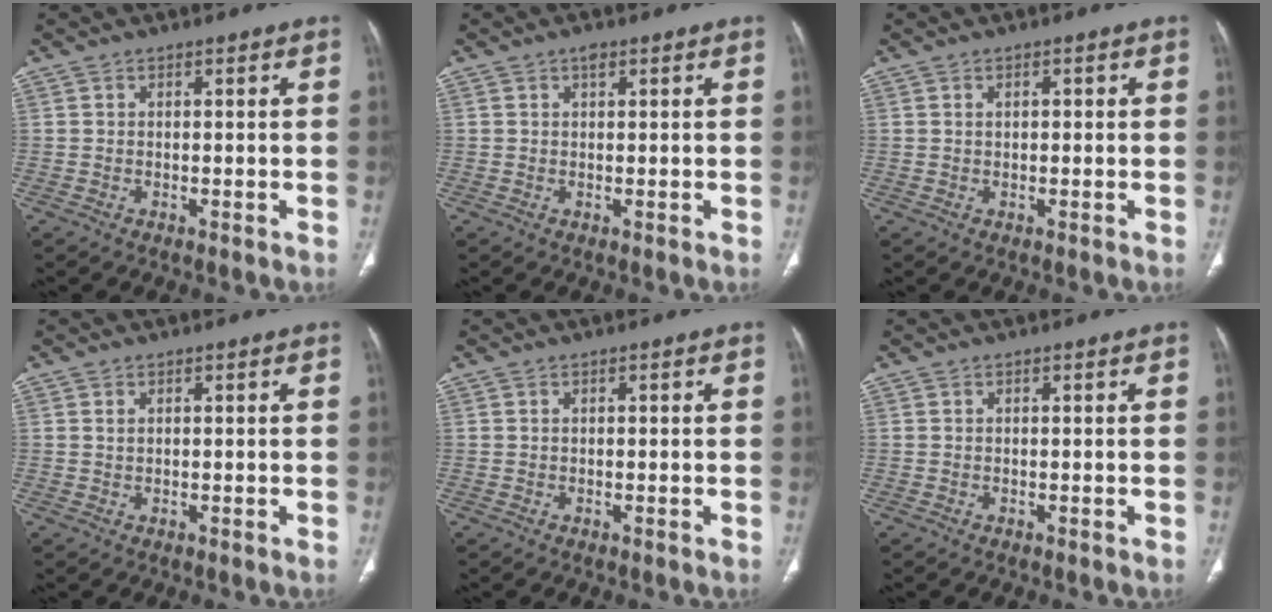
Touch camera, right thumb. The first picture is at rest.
{"total": 1.2, "force": [0.7, 0.7, 0.7], "torque": [-0.003, 0.001, 0.009]}
{"total": 1.2, "force": [0.3, 0.7, 0.9], "torque": [-0.016, 0.004, 0.006]}
{"total": 0.8, "force": [0.4, 0.5, 0.5], "torque": [-0.011, 0.001, 0.008]}
{"total": 0.0}
{"total": 0.0}